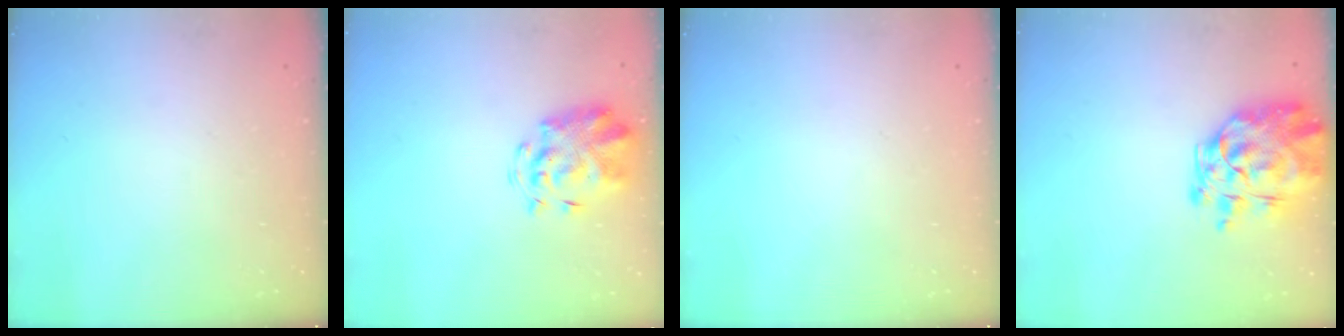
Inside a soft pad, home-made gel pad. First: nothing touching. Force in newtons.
{"total": 3.8, "press": 3.6, "slide": 1.2}
{"total": 0.0}
{"total": 13.4, "press": 12.5, "slide": 4.6}